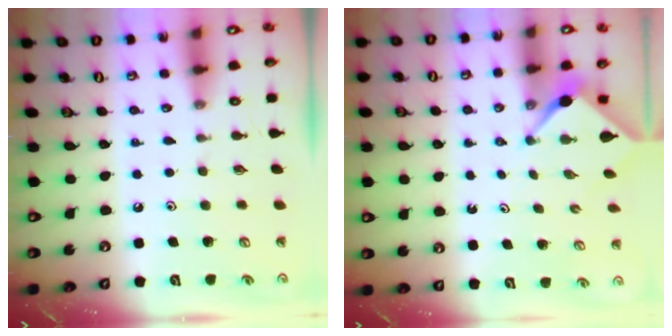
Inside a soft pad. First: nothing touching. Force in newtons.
{"total": 2.3, "press": 2.3, "slide": 0.2}